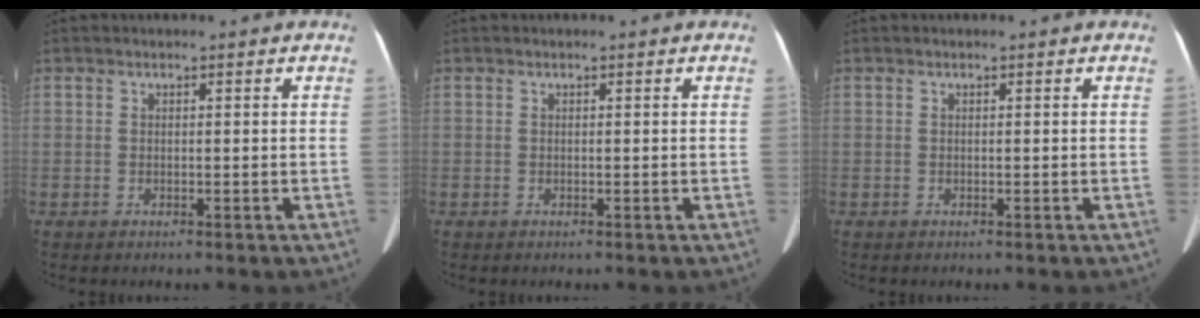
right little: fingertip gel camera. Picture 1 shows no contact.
{"total": 0.0}
{"total": 0.0}